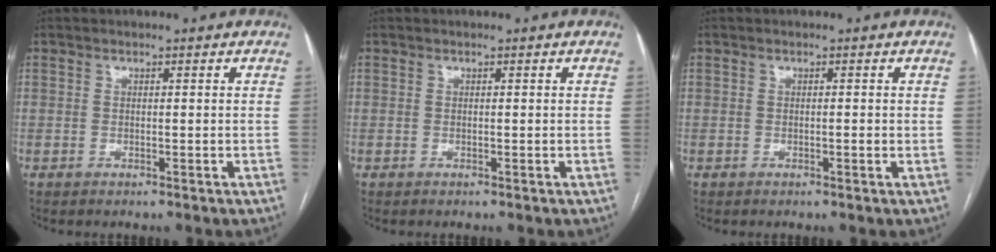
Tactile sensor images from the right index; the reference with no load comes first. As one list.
[{"total": 0.0}, {"total": 0.6, "force": [0.0, 0.1, 0.6], "torque": [-0.012, 0.002, 0.001]}]